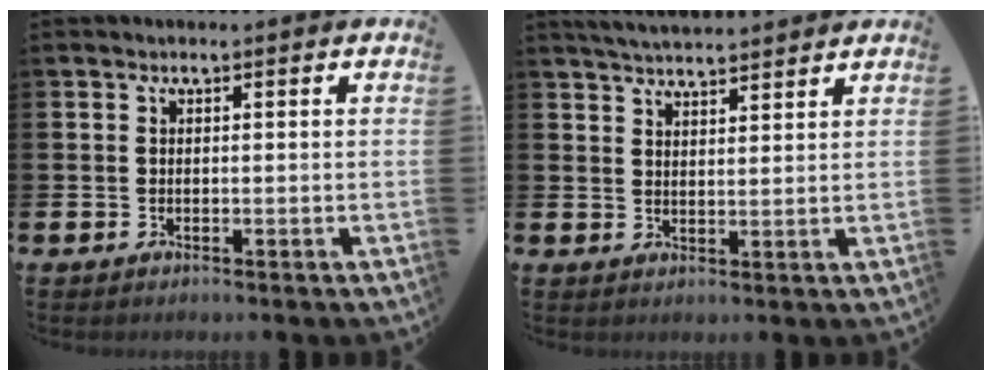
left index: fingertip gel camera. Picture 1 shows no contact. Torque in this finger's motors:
{"motor_torque": [0.09, -0.35, 0.62, 0.17]}